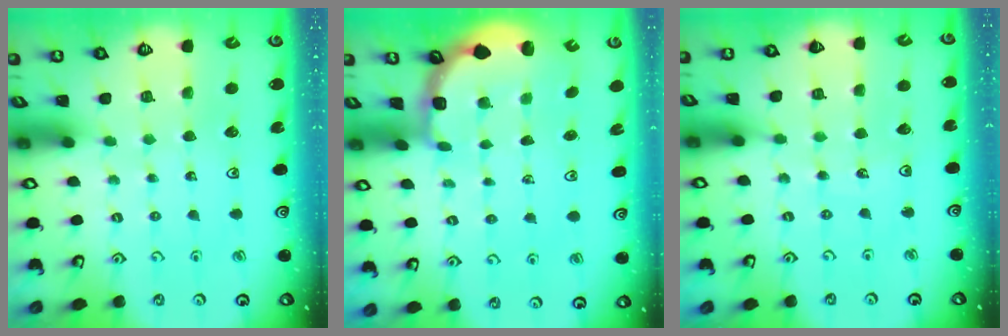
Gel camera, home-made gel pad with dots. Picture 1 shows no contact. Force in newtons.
{"total": 2.4, "press": 1.8, "slide": 1.6}
{"total": 5.5, "press": 5.2, "slide": 1.8}